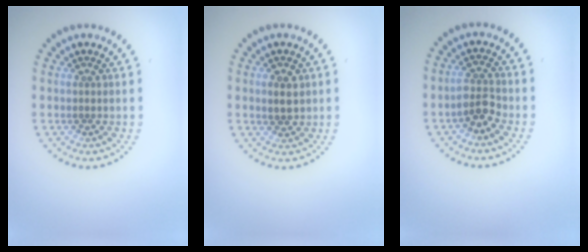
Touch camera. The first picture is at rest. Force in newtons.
{"total": 2.1, "press": 2.0, "slide": 0.4}
{"total": 2.5, "press": 2.3, "slide": 0.9}